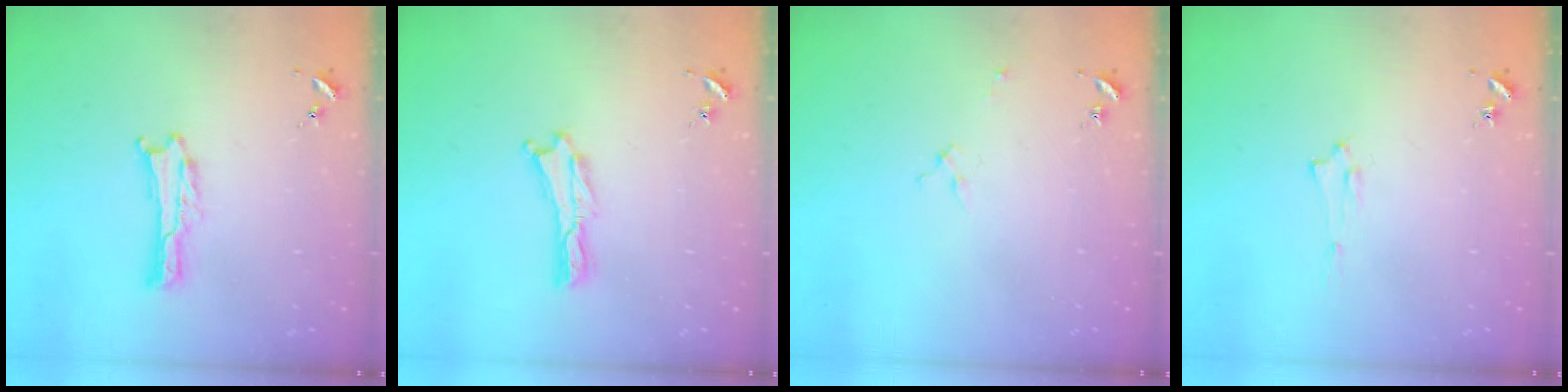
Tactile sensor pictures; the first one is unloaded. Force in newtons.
{"total": 0.0}
{"total": 2.0, "press": 1.9, "slide": 0.2}
{"total": 1.4, "press": 1.4, "slide": 0.2}